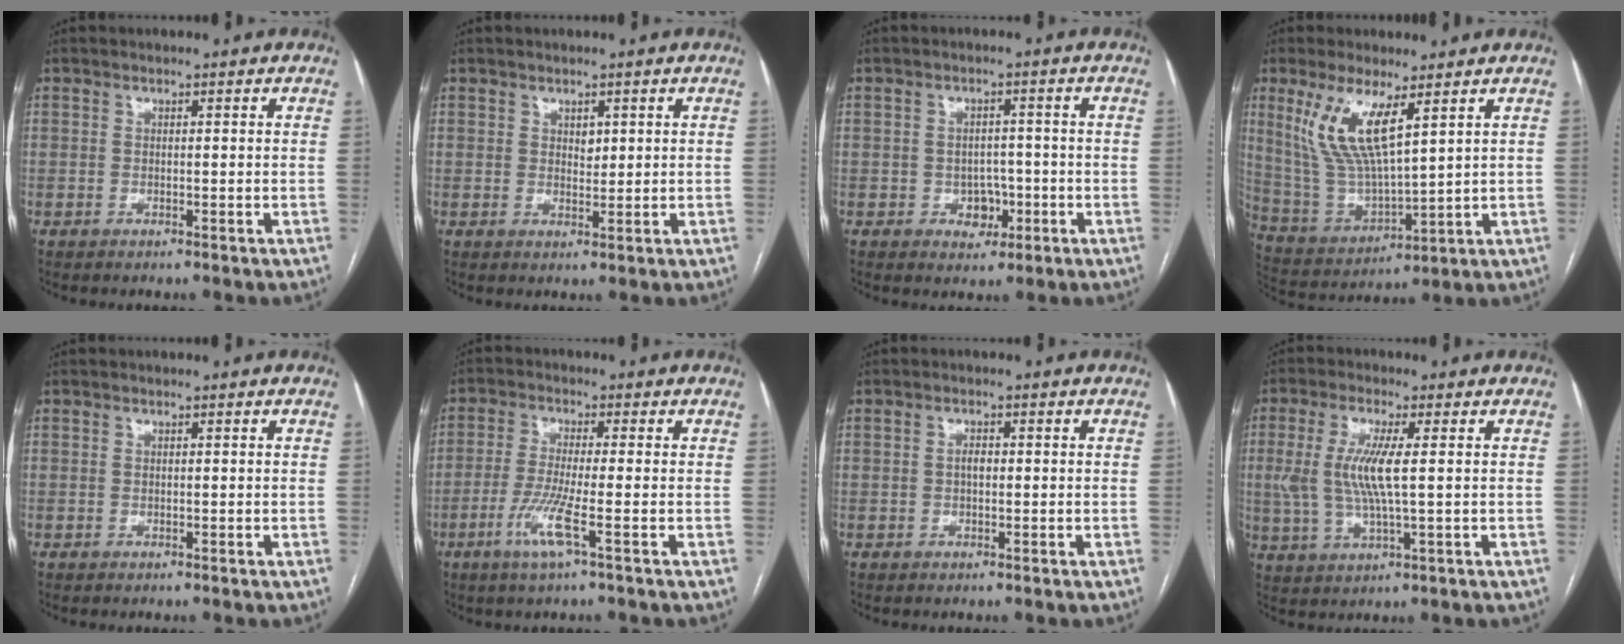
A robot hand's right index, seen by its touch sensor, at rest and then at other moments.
{"total": 1.6, "force": [0.7, 1.0, 1.0], "torque": [-0.014, -0.003, 0.014]}
{"total": 3.8, "force": [-1.3, 2.9, 2.0], "torque": [-0.020, 0.009, -0.010]}
{"total": 11.6, "force": [5.7, 2.5, 9.7], "torque": [-0.216, -0.005, 0.122]}
{"total": 0.0}
{"total": 6.2, "force": [-2.7, -0.4, 5.6], "torque": [-0.117, -0.016, -0.055]}
{"total": 1.3, "force": [-0.1, 0.7, 1.1], "torque": [-0.020, 0.005, -0.003]}
{"total": 8.0, "force": [0.8, 1.3, 7.9], "torque": [-0.180, 0.002, 0.019]}